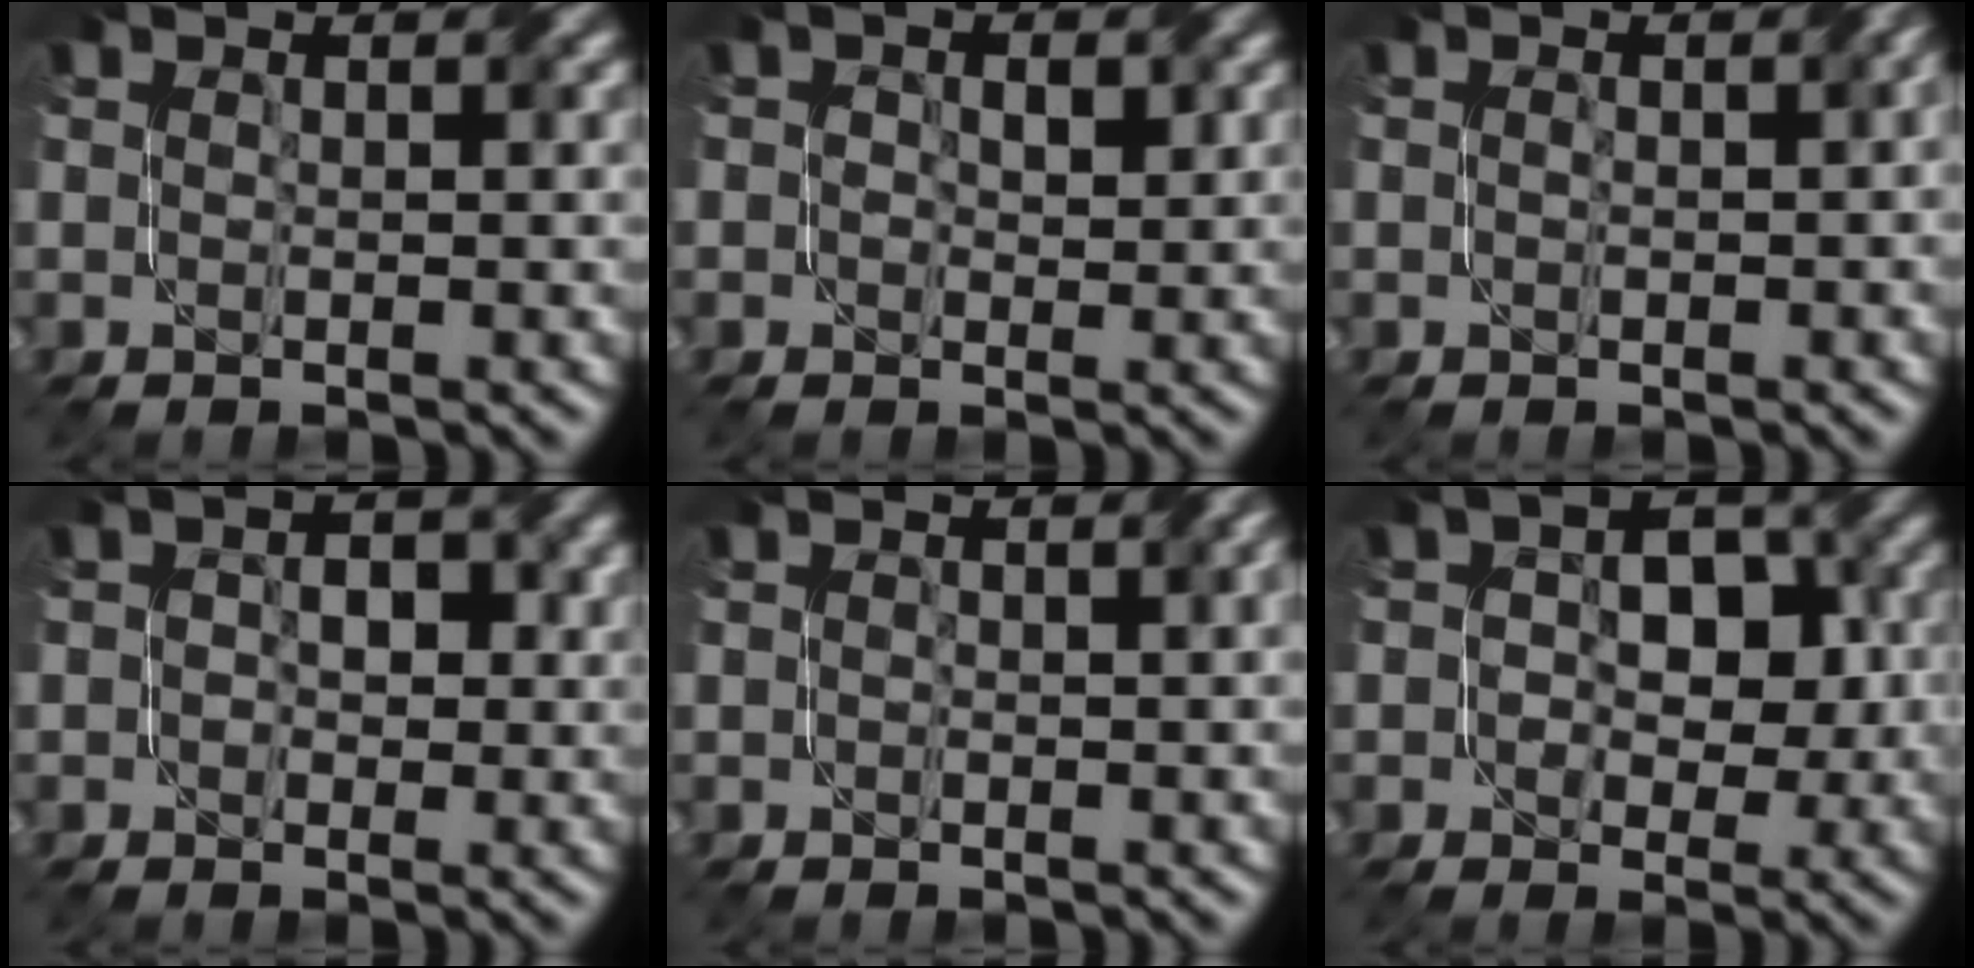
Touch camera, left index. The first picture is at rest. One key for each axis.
{"total": 2.2, "fx": 0.4, "fy": 1.8, "fz": 1.2, "tx": -0.019, "ty": 0.005, "tz": 0.008}
{"total": 2.0, "fx": -0.7, "fy": 0.8, "fz": 1.7, "tx": -0.026, "ty": -0.005, "tz": -0.008}
{"total": 2.8, "fx": -0.2, "fy": 2.1, "fz": 1.8, "tx": -0.013, "ty": 0.004, "tz": -0.007}
{"total": 1.9, "fx": -0.1, "fy": 1.0, "fz": 1.6, "tx": -0.021, "ty": -0.002, "tz": -0.001}
{"total": 5.5, "fx": -0.4, "fy": 3.9, "fz": 3.9, "tx": -0.032, "ty": 0.012, "tz": -0.013}